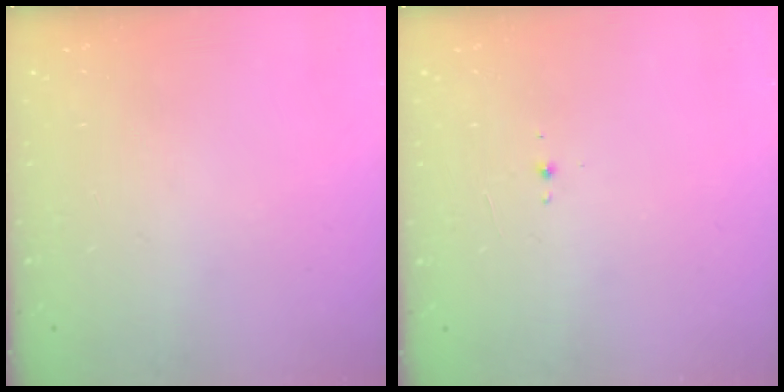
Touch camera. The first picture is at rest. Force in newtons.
{"total": 3.2, "press": 3.2, "slide": 0.4}